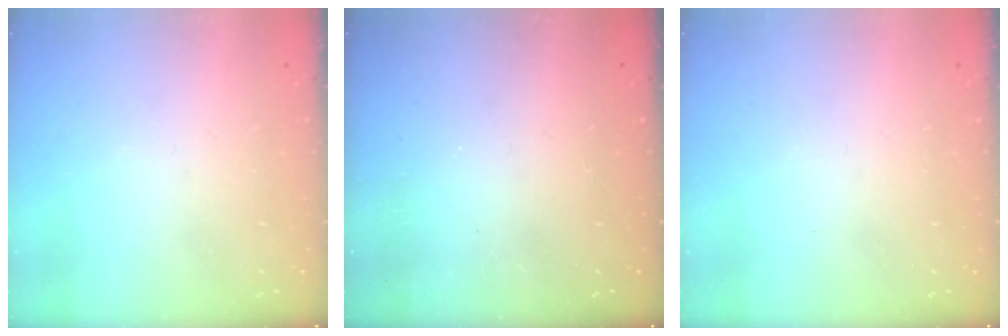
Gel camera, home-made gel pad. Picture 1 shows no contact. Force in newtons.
{"total": 1.4, "press": 1.3, "slide": 0.4}
{"total": 0.0}